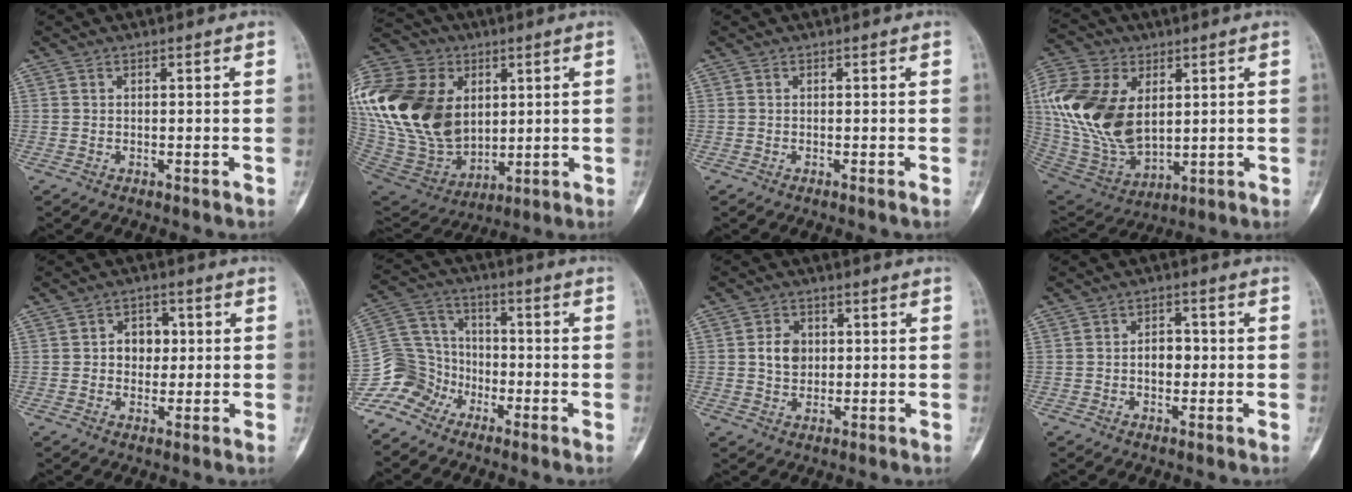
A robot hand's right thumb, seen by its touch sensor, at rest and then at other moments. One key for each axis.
{"total": 33.4, "fx": 6.6, "fy": 24.0, "fz": 22.4, "tx": -0.493, "ty": 0.019, "tz": 0.140}
{"total": 0.0}
{"total": 21.1, "fx": 3.8, "fy": 13.7, "fz": 15.7, "tx": -0.323, "ty": -0.018, "tz": 0.081}
{"total": 5.2, "fx": 0.8, "fy": 4.3, "fz": 2.8, "tx": -0.006, "ty": 0.005, "tz": 0.009}
{"total": 9.2, "fx": -6.1, "fy": 6.8, "fz": 1.3, "tx": -0.006, "ty": 0.063, "tz": -0.136}
{"total": 4.9, "fx": 0.6, "fy": 3.8, "fz": 3.0, "tx": -0.035, "ty": 0.000, "tz": 0.009}
{"total": 3.9, "fx": -0.3, "fy": 2.7, "fz": 2.8, "tx": -0.026, "ty": 0.014, "tz": -0.009}